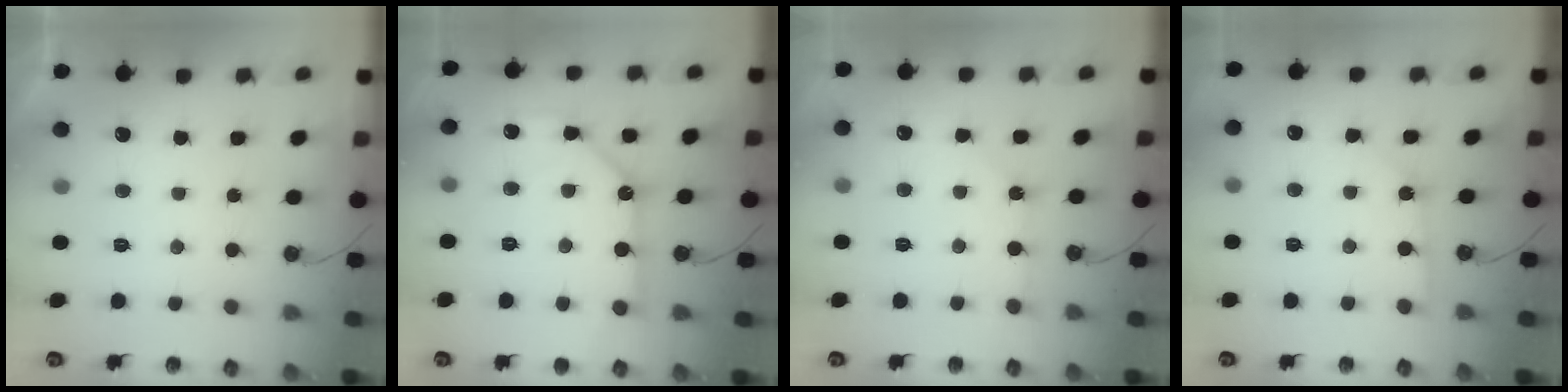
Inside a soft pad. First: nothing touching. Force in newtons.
{"total": 14.3, "press": 14.2, "slide": 1.6}
{"total": 1.5, "press": 1.5, "slide": 0.2}
{"total": 2.7, "press": 2.7, "slide": 0.4}